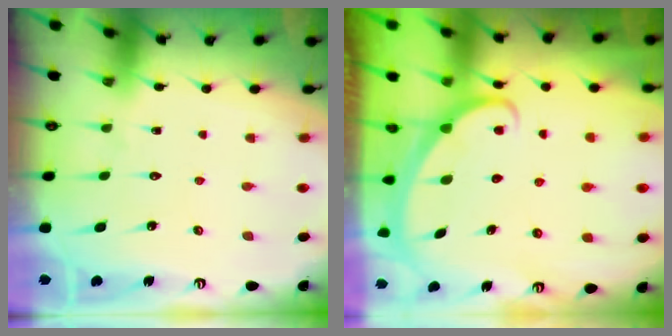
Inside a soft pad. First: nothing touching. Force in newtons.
{"total": 2.2, "press": 2.2, "slide": 0.1}